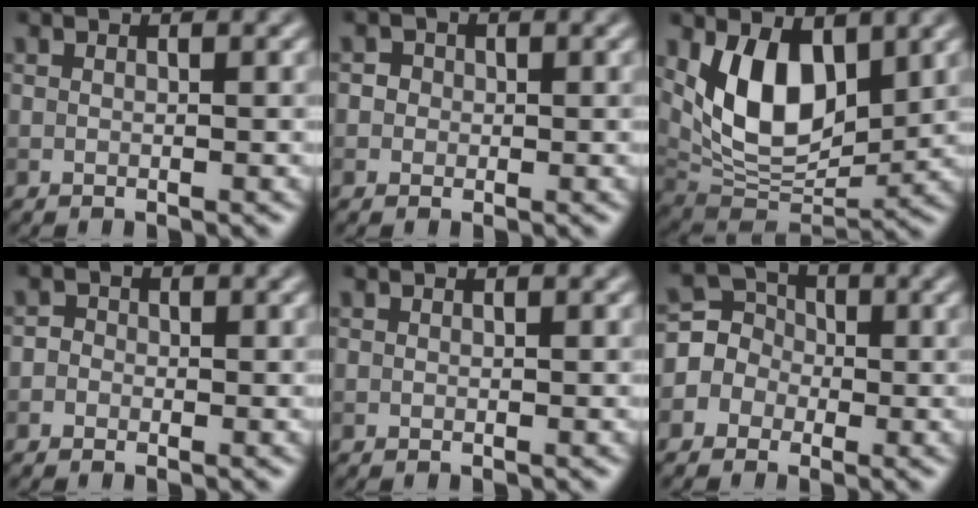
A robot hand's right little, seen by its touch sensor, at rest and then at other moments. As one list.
[{"total": 2.0, "force": [0.6, 1.8, 0.8], "torque": [0.007, 0.011, -0.003]}, {"total": 8.3, "force": [2.5, 4.8, 6.3], "torque": [-0.117, -0.022, 0.047]}, {"total": 1.2, "force": [-0.3, 1.1, 0.4], "torque": [0.006, 0.003, -0.017]}, {"total": 0.0}, {"total": 3.1, "force": [-0.7, 3.0, 0.5], "torque": [0.010, 0.013, -0.026]}]